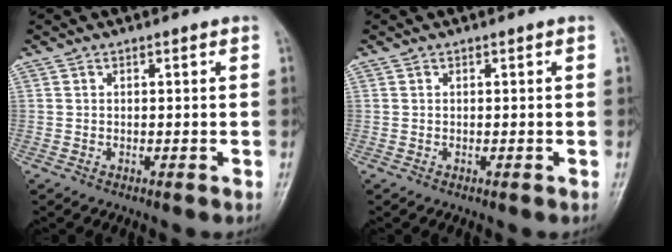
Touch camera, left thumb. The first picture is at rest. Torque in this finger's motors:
{"motor_torque": [0.00, 0.01, 0.02, -0.03, 0.00]}